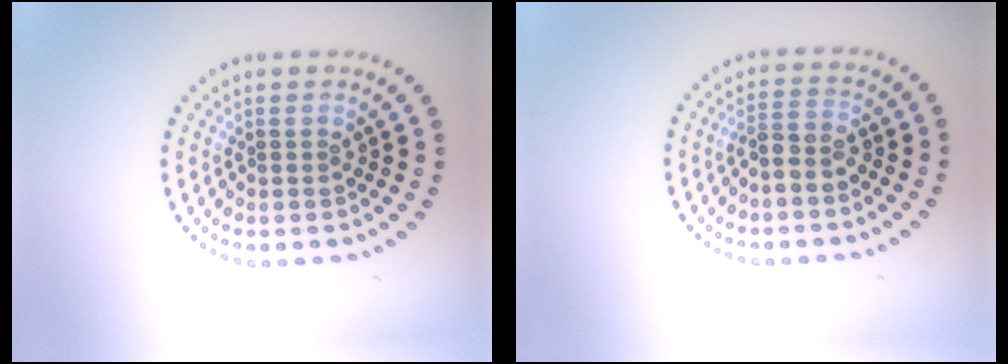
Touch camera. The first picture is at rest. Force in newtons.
{"total": 1.8, "press": 1.6, "slide": 1.0}